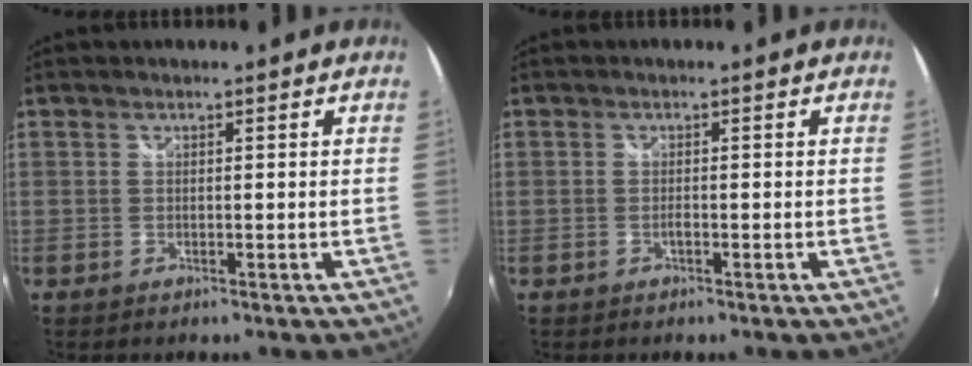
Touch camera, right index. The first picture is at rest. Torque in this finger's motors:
{"motor_torque": [0.17, 0.08, 0.17, 0.03]}